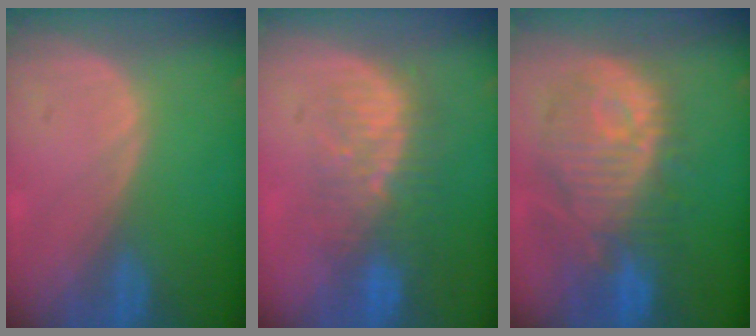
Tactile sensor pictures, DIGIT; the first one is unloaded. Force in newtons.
{"total": 8.7, "press": 8.0, "slide": 3.6}
{"total": 11.9, "press": 10.8, "slide": 4.9}